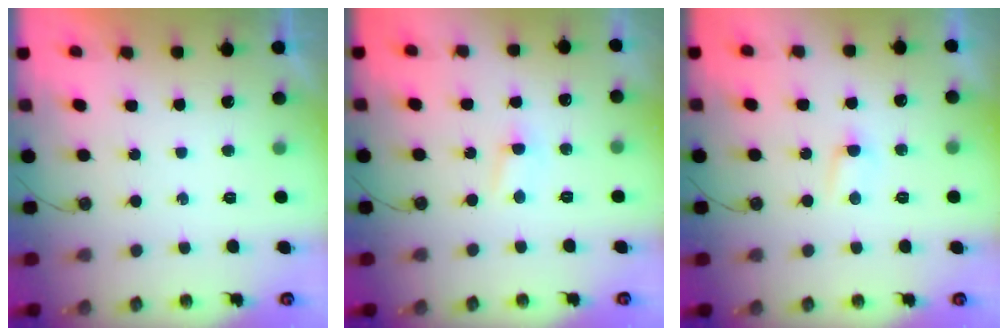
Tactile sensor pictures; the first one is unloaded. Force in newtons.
{"total": 2.8, "press": 2.8, "slide": 0.2}
{"total": 3.0, "press": 3.0, "slide": 0.3}